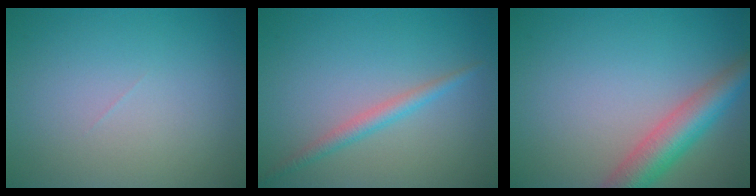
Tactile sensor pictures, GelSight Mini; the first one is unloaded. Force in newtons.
{"total": 1.9, "press": 1.9, "slide": 0.1}
{"total": 5.3, "press": 5.3, "slide": 0.1}